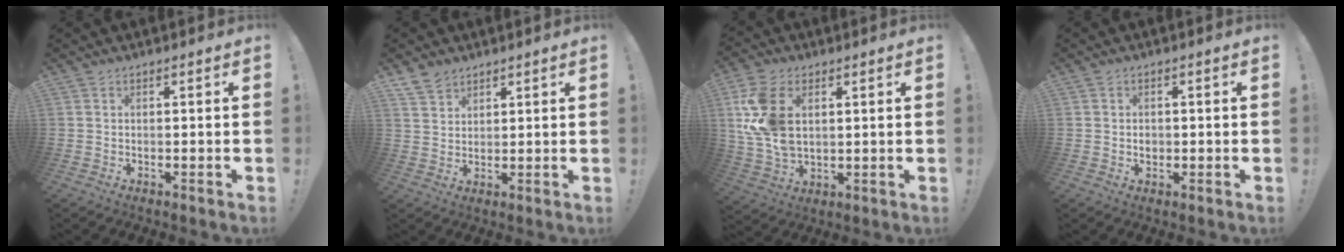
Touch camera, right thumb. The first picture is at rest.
{"total": 5.2, "force": [4.2, 3.0, 0.8], "torque": [-0.012, -0.027, 0.080]}
{"total": 15.0, "force": [3.9, 9.8, 10.6], "torque": [-0.209, -0.013, 0.074]}
{"total": 1.7, "force": [-0.4, 1.5, 0.7], "torque": [-0.013, 0.003, -0.007]}